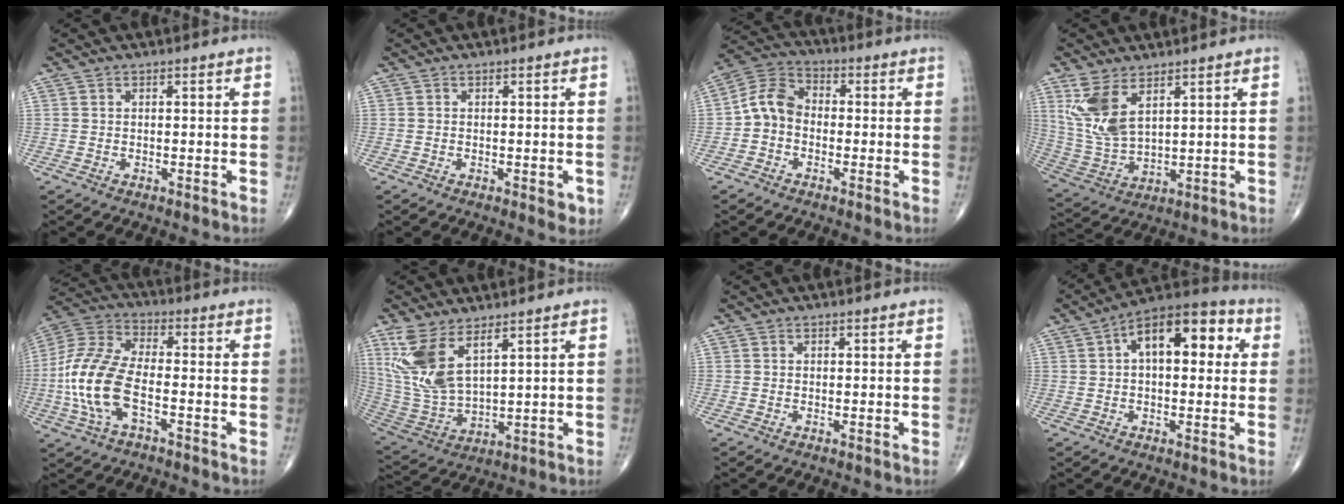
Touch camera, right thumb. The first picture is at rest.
{"total": 2.0, "force": [-0.5, 0.9, 1.7], "torque": [-0.012, -0.001, -0.006]}
{"total": 7.6, "force": [-1.3, 6.0, 4.5], "torque": [-0.072, 0.032, -0.043]}
{"total": 10.2, "force": [4.9, 4.8, 7.6], "torque": [-0.159, -0.020, 0.114]}
{"total": 14.8, "force": [-3.8, 7.0, 12.5], "torque": [-0.276, 0.029, -0.075]}
{"total": 12.5, "force": [6.3, 5.2, 9.4], "torque": [-0.202, -0.028, 0.145]}
{"total": 0.0}
{"total": 14.2, "force": [3.3, 7.4, 11.7], "torque": [-0.148, 0.036, 0.040]}